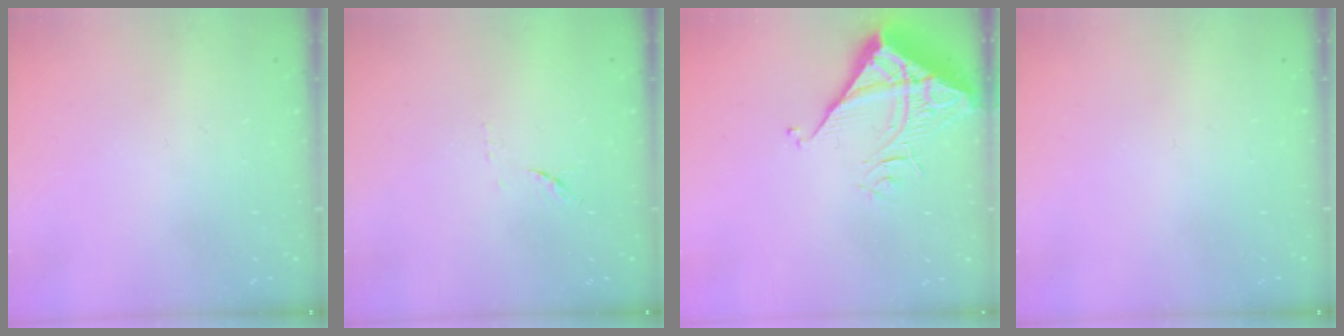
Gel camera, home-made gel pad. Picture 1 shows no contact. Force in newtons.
{"total": 6.2, "press": 6.1, "slide": 0.9}
{"total": 7.5, "press": 7.4, "slide": 1.0}
{"total": 0.0}